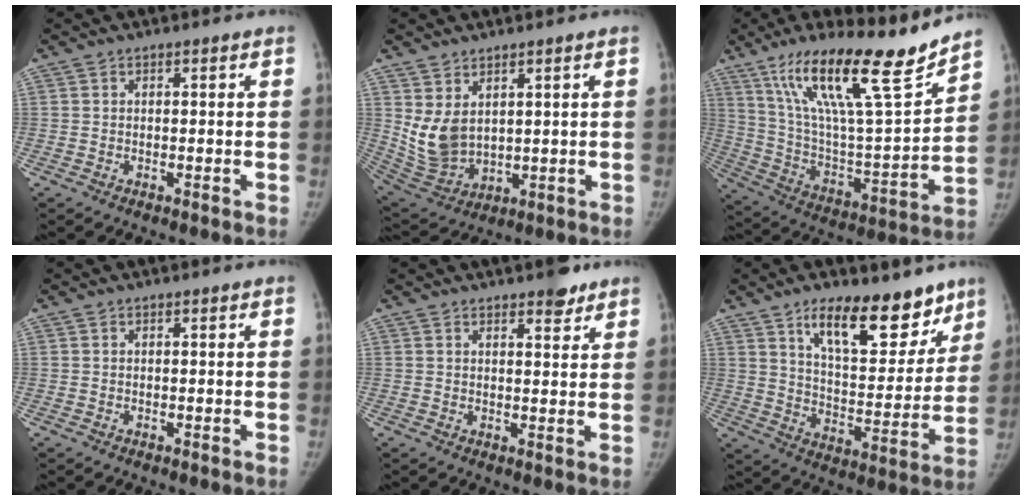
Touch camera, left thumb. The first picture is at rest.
{"total": 9.1, "force": [3.2, 5.6, 6.3], "torque": [-0.111, -0.025, 0.087]}
{"total": 25.4, "force": [17.5, 4.6, 17.8], "torque": [-0.279, -0.070, 0.309]}
{"total": 0.0}
{"total": 4.6, "force": [3.3, 1.6, 2.7], "torque": [-0.021, -0.019, 0.044]}
{"total": 18.6, "force": [12.3, 7.8, 11.4], "torque": [-0.111, -0.077, 0.197]}